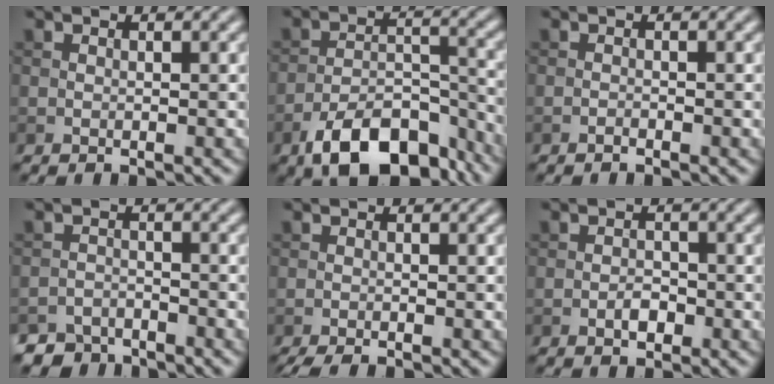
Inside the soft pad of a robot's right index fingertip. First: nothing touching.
{"total": 9.9, "force": [-6.7, 4.4, 5.8], "torque": [-0.092, -0.009, -0.115]}
{"total": 0.5, "force": [-0.5, 0.0, 0.3], "torque": [-0.002, 0.001, -0.010]}
{"total": 4.1, "force": [-3.8, 1.5, 0.1], "torque": [0.011, -0.005, -0.064]}
{"total": 1.9, "force": [-1.6, 0.2, 1.0], "torque": [-0.016, -0.002, -0.028]}
{"total": 1.6, "force": [-0.7, 0.9, 1.1], "torque": [-0.017, 0.002, -0.015]}